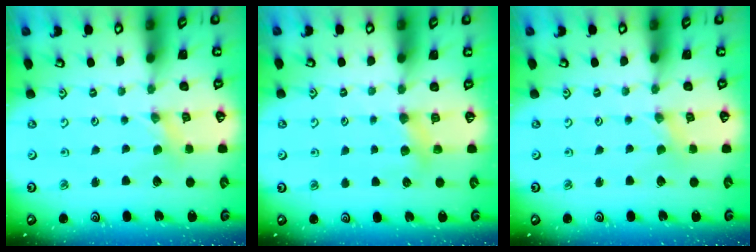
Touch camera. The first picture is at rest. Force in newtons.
{"total": 5.7, "press": 5.6, "slide": 0.7}
{"total": 0.0}